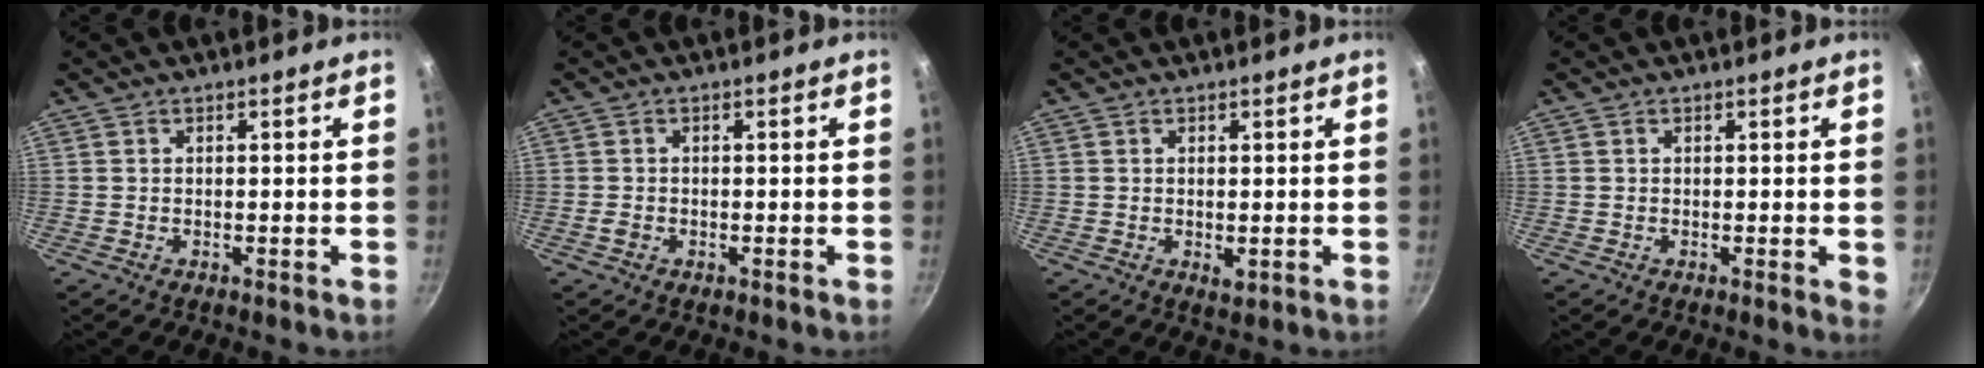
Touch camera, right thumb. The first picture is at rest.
{"total": 1.1, "force": [-0.5, 0.8, 0.6], "torque": [-0.014, 0.003, -0.011]}
{"total": 1.5, "force": [0.0, 0.8, 1.3], "torque": [-0.020, -0.004, 0.001]}
{"total": 1.4, "force": [0.1, 0.6, 1.2], "torque": [-0.010, -0.001, -0.001]}